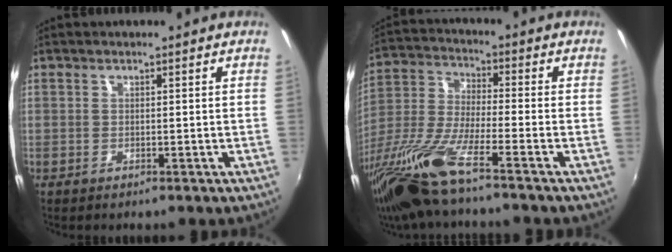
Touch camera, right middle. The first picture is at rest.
{"total": 14.4, "force": [-10.2, 1.2, 10.1], "torque": [-0.224, -0.028, -0.208]}